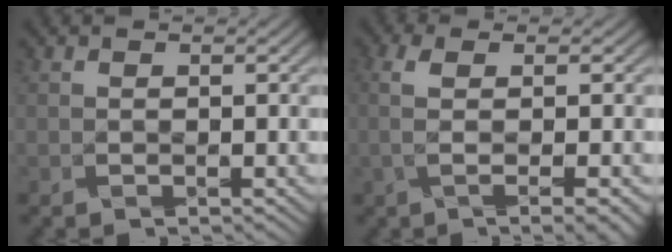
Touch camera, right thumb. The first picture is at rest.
{"total": 4.5, "force": [-0.5, 0.2, 4.5], "torque": [-0.088, 0.005, -0.007]}